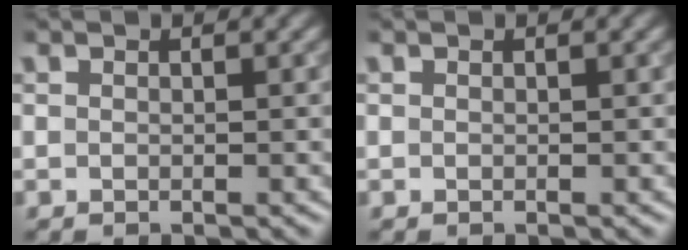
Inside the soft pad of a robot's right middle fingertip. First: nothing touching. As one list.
[{"total": 0.0}]